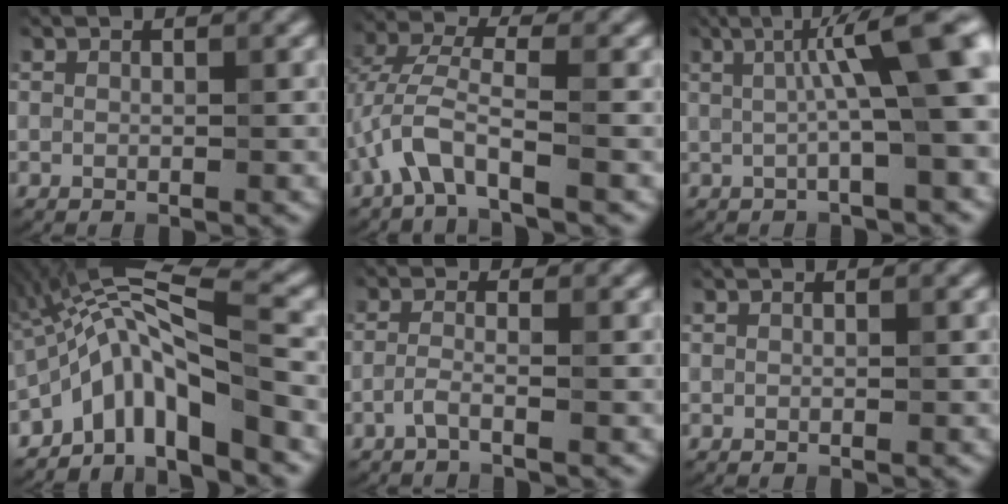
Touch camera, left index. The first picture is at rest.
{"total": 4.3, "force": [-1.9, 1.3, 3.6], "torque": [-0.079, 0.013, -0.043]}
{"total": 6.6, "force": [0.8, 0.8, 6.5], "torque": [-0.095, 0.013, 0.010]}
{"total": 8.2, "force": [-3.8, 1.8, 7.0], "torque": [-0.113, 0.020, -0.076]}
{"total": 1.6, "force": [-1.0, 0.1, 1.2], "torque": [-0.028, 0.002, -0.027]}
{"total": 0.0}